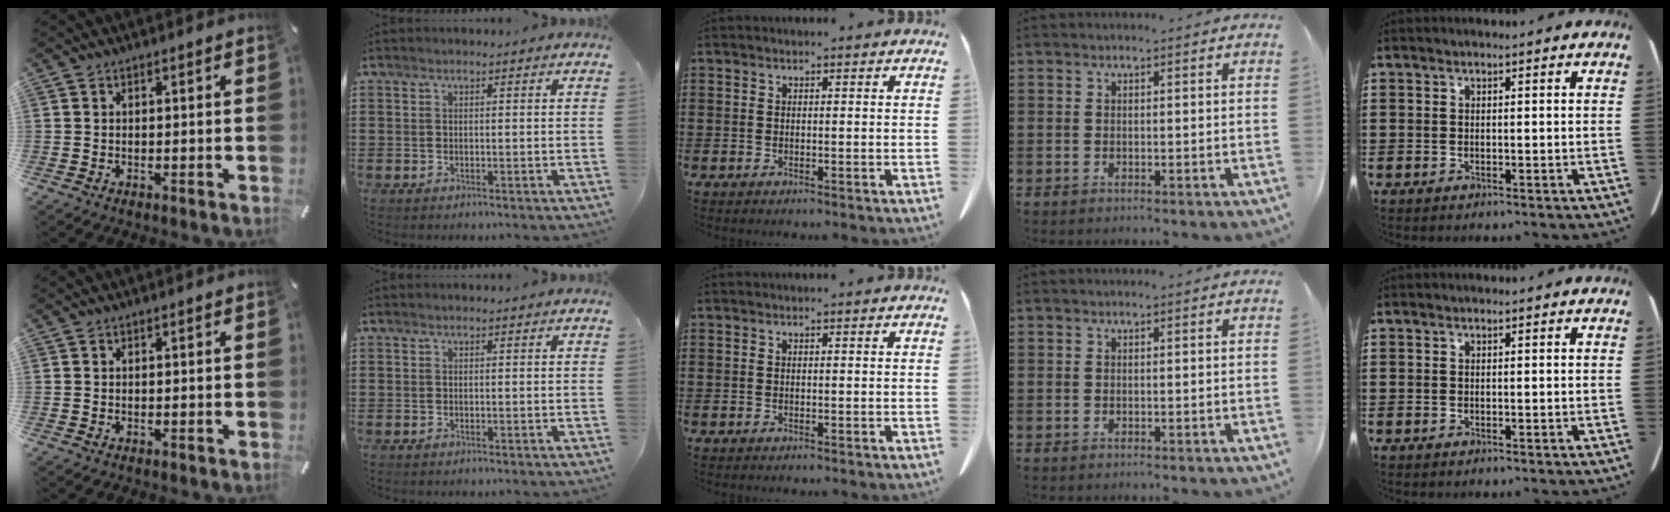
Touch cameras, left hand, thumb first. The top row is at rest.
{}